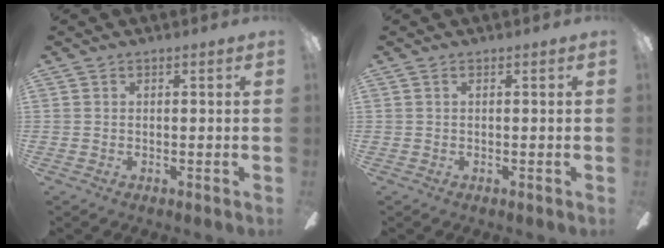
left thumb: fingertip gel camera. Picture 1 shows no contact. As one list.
[{"total": 0.0}]